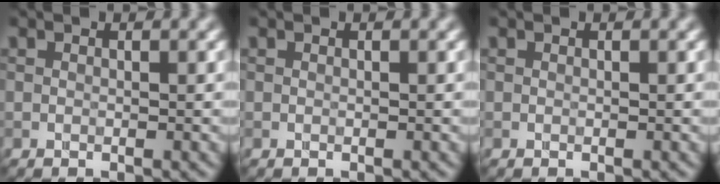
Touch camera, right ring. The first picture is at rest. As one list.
[{"total": 0.0}, {"total": 0.0}]